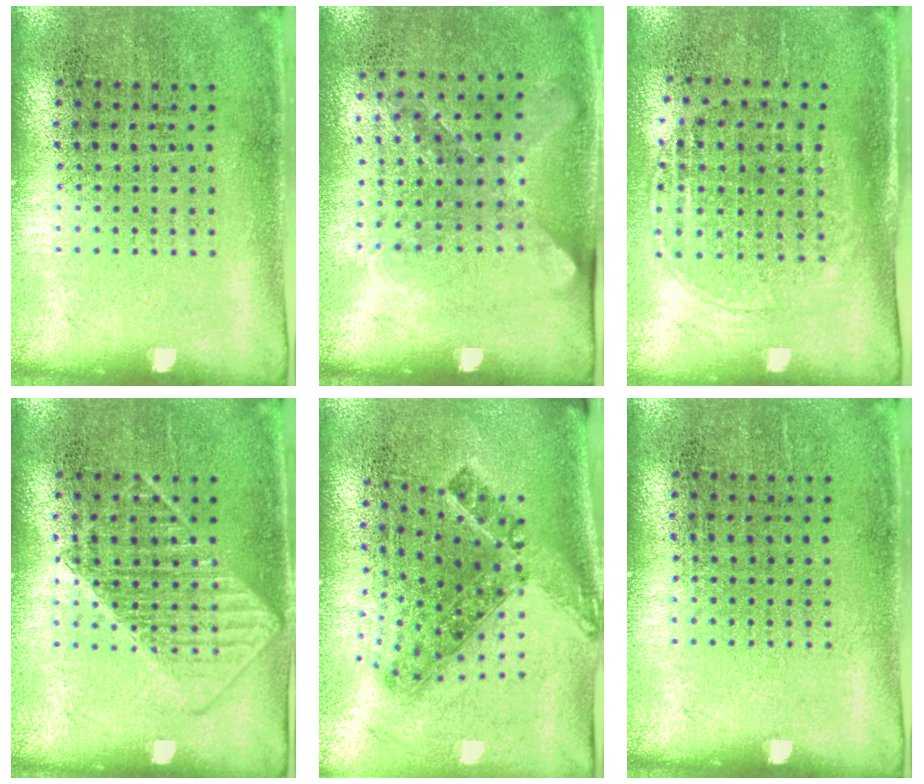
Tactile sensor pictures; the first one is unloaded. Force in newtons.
{"total": 1.2, "press": 1.0, "slide": 0.7}
{"total": 1.4, "press": 1.2, "slide": 0.8}
{"total": 2.0, "press": 2.0, "slide": 0.5}
{"total": 1.5, "press": 1.1, "slide": 1.0}
{"total": 0.0}